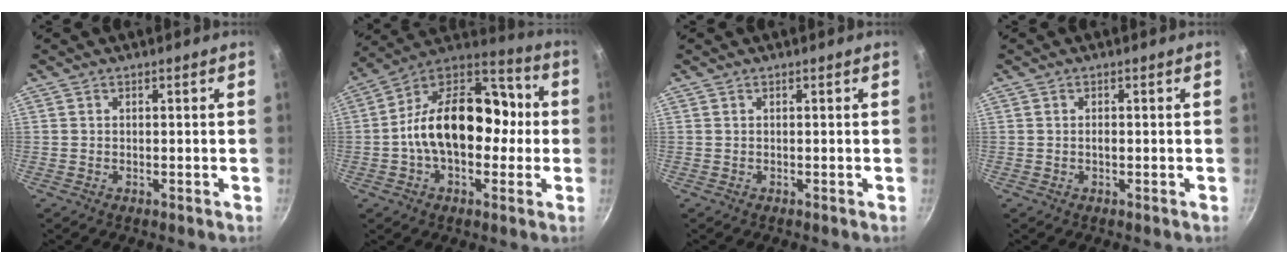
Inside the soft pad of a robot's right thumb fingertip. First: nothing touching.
{"total": 21.6, "force": [-0.4, 13.2, 17.1], "torque": [-0.249, 0.044, -0.014]}
{"total": 0.0}
{"total": 0.9, "force": [-0.1, 0.5, 0.7], "torque": [-0.012, 0.000, -0.003]}